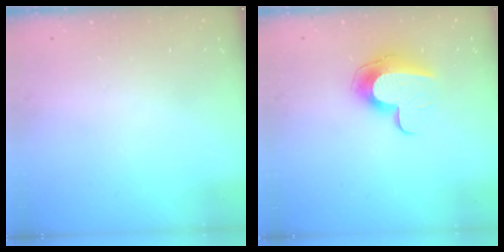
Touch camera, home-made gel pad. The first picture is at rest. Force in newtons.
{"total": 11.5, "press": 11.5, "slide": 0.5}